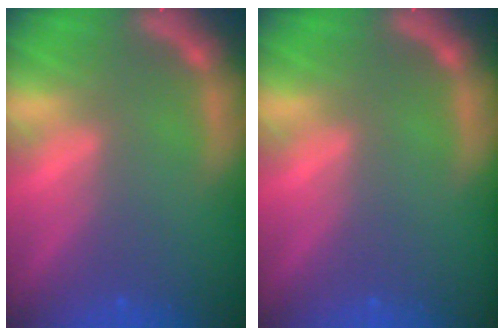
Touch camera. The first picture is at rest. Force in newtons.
{"total": 0.0}